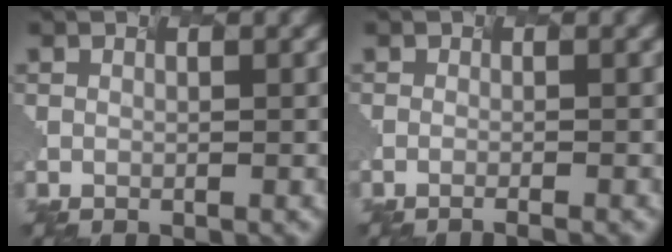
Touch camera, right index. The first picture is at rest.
{"total": 2.0, "force": [-0.9, 0.6, 1.6], "torque": [0.001, -0.002, -0.015]}